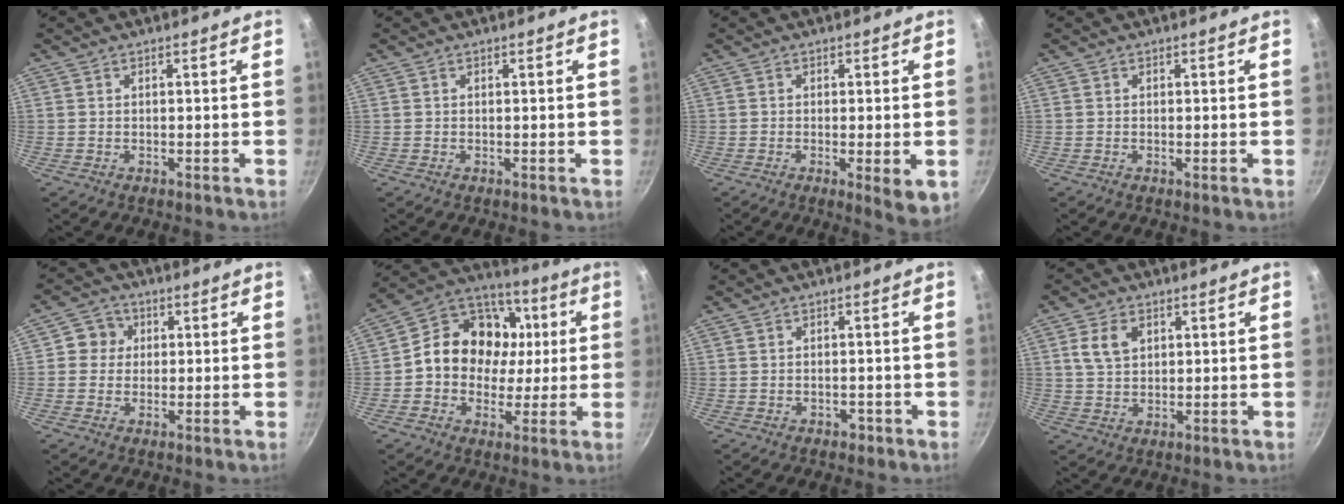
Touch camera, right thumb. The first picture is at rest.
{"total": 0.0}
{"total": 5.4, "force": [-1.3, 1.2, 5.1], "torque": [-0.077, -0.016, -0.020]}
{"total": 0.7, "force": [-0.1, 0.1, 0.7], "torque": [-0.012, -0.003, -0.002]}
{"total": 5.0, "force": [0.7, 4.7, 1.5], "torque": [0.003, 0.008, 0.004]}
{"total": 17.0, "force": [0.8, 14.0, 9.6], "torque": [-0.106, 0.034, 0.008]}
{"total": 1.2, "force": [-0.7, 0.8, 0.5], "torque": [-0.002, 0.006, -0.009]}
{"total": 5.8, "force": [2.0, 4.0, 3.7], "torque": [-0.060, -0.004, 0.040]}